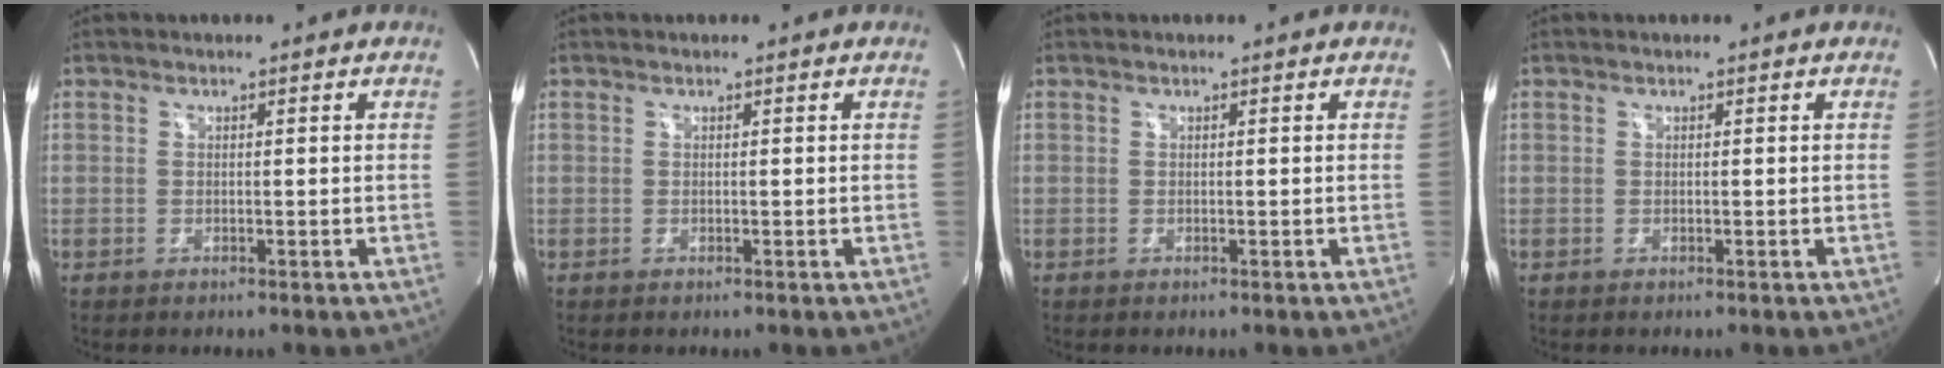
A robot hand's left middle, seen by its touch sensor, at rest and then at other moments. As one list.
[{"total": 0.0}, {"total": 0.0}, {"total": 0.0}]